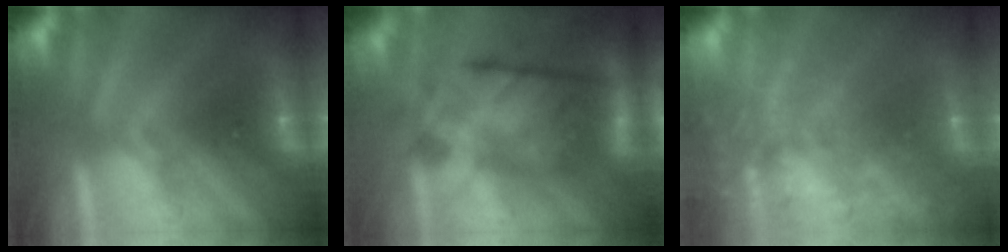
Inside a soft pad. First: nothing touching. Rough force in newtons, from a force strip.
{"total": 9.9}
{"total": 8.4}